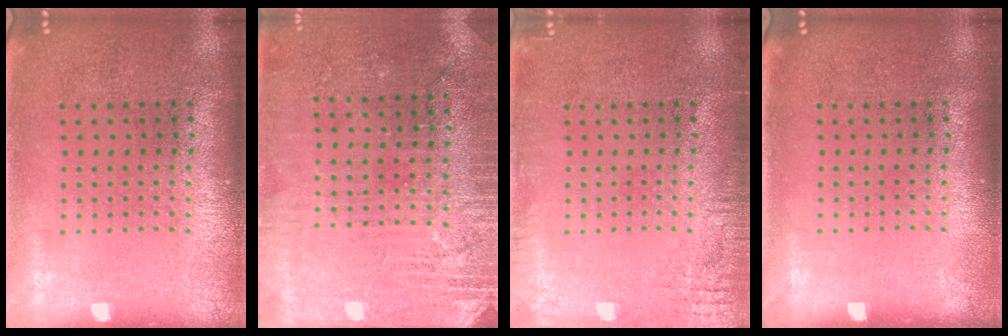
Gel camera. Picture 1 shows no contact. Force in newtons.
{"total": 2.9, "press": 2.8, "slide": 0.4}
{"total": 2.0, "press": 2.0, "slide": 0.2}
{"total": 0.0}